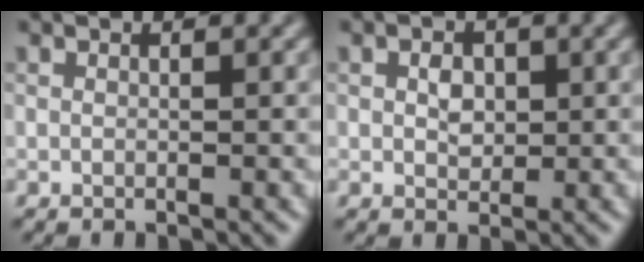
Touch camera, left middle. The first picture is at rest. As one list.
[{"total": 1.3, "force": [0.1, 1.1, 0.8], "torque": [-0.019, 0.000, 0.005]}]